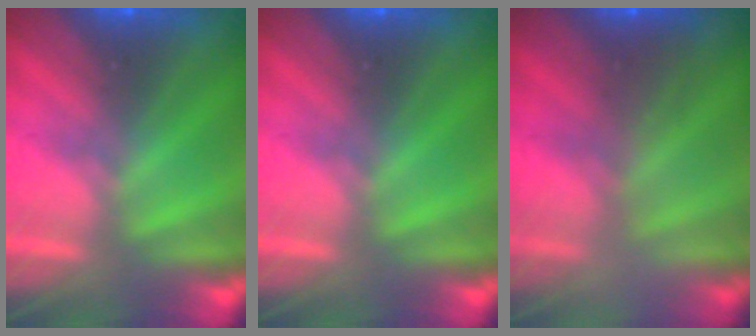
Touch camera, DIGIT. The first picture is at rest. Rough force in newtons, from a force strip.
{"total": 0.0}
{"total": 2.0}